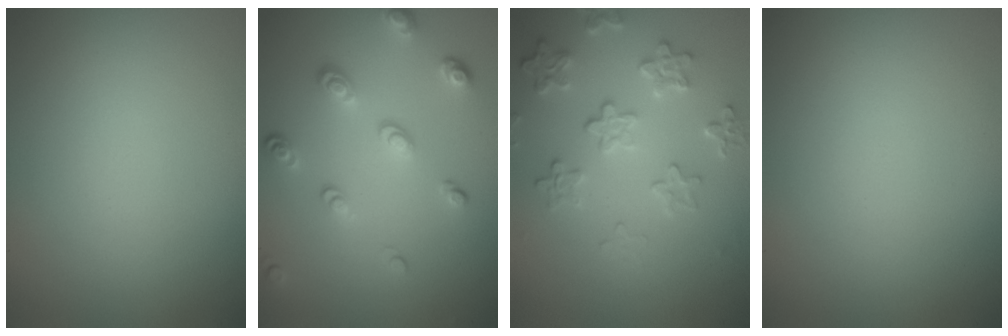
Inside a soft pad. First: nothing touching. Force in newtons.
{"total": 3.4, "press": 2.6, "slide": 2.2}
{"total": 4.1, "press": 3.3, "slide": 2.5}
{"total": 0.0}